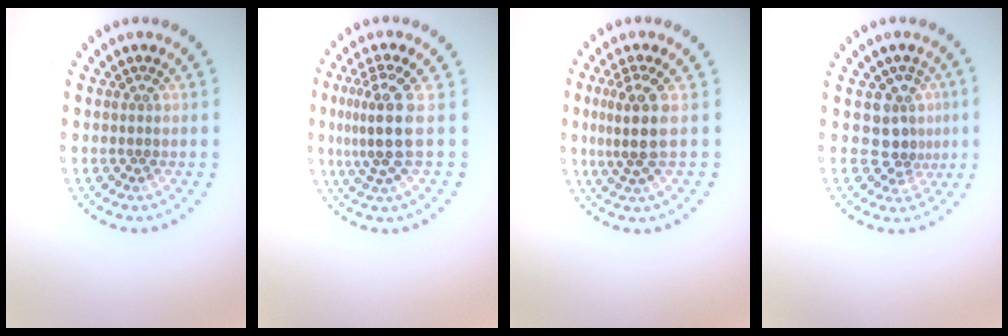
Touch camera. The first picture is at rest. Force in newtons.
{"total": 4.0, "press": 2.6, "slide": 3.0}
{"total": 3.3, "press": 2.5, "slide": 2.1}
{"total": 3.0, "press": 2.3, "slide": 1.9}